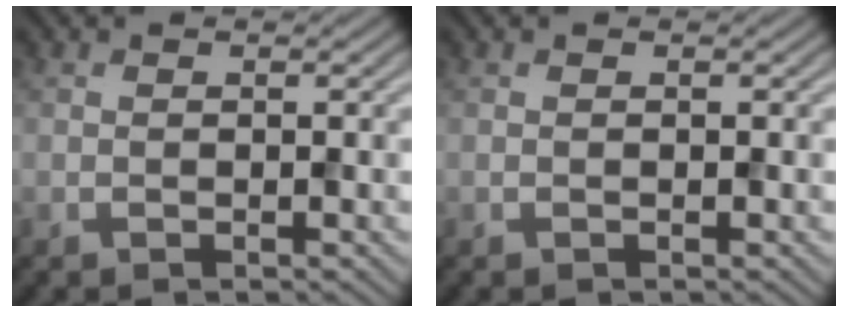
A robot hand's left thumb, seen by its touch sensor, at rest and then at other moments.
{"total": 0.0}